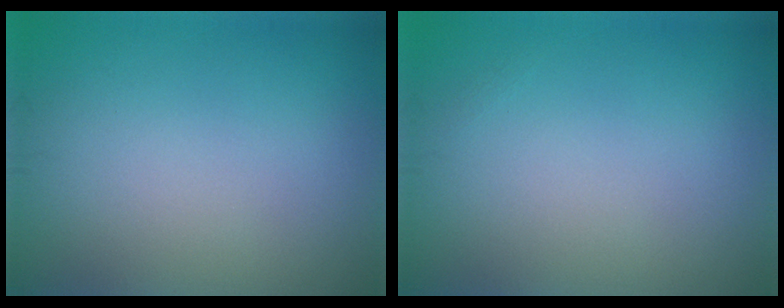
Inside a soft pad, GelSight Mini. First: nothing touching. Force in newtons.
{"total": 0.0}